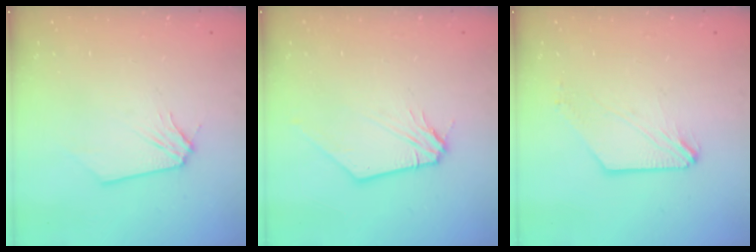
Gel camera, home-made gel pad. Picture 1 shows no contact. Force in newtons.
{"total": 2.4, "press": 2.3, "slide": 0.4}
{"total": 0.0}